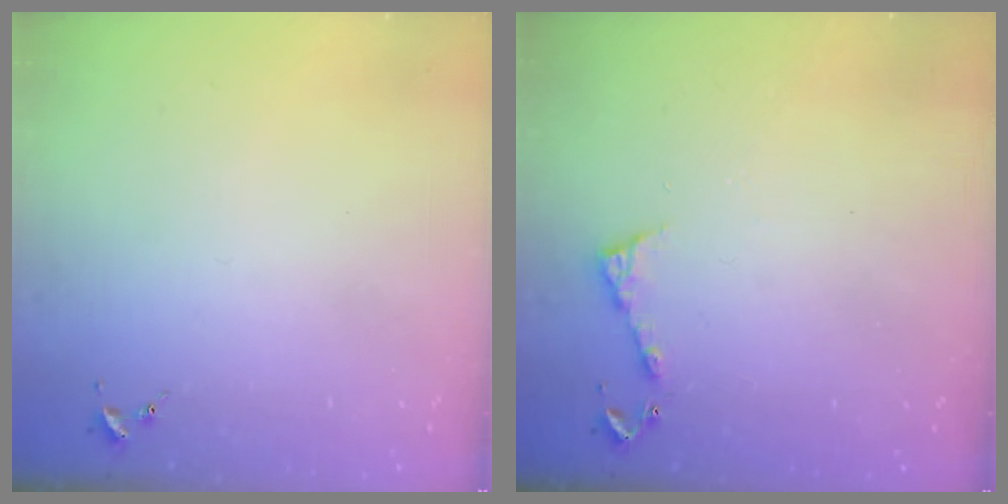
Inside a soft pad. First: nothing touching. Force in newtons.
{"total": 4.9, "press": 4.8, "slide": 0.5}